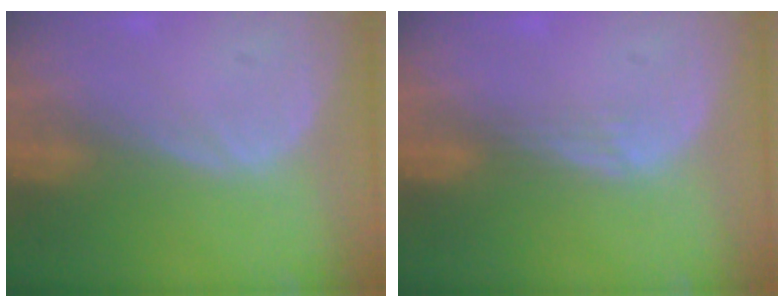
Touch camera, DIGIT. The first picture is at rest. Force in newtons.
{"total": 1.5, "press": 1.2, "slide": 0.9}